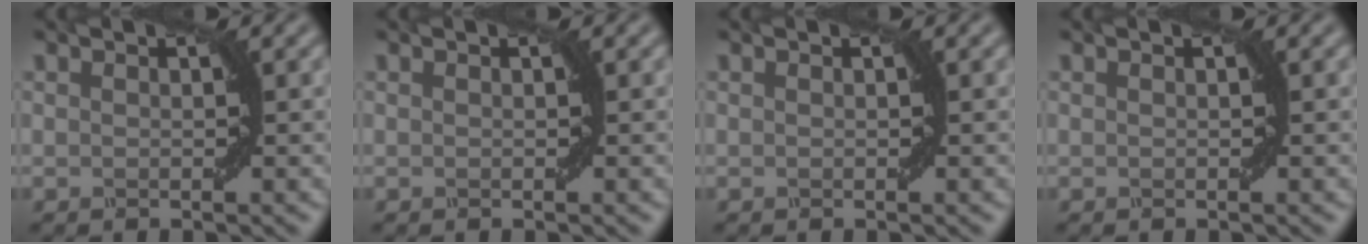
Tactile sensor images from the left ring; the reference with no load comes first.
{"total": 0.0}
{"total": 0.0}
{"total": 0.0}